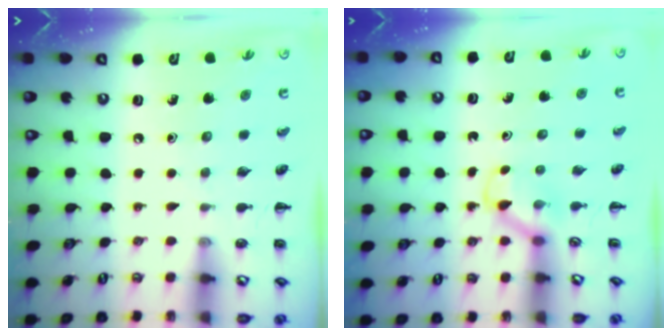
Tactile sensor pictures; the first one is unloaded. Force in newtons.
{"total": 3.6, "press": 3.4, "slide": 1.2}